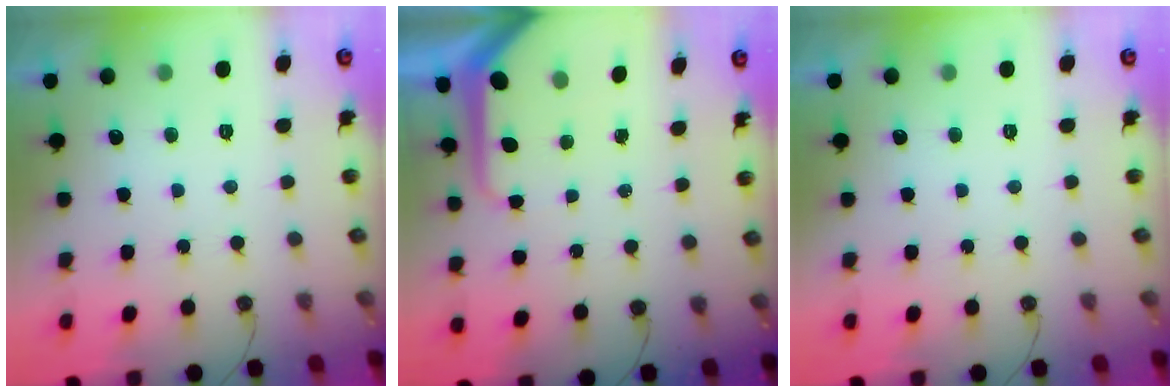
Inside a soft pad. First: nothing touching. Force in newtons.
{"total": 10.2, "press": 10.1, "slide": 1.1}
{"total": 0.0}